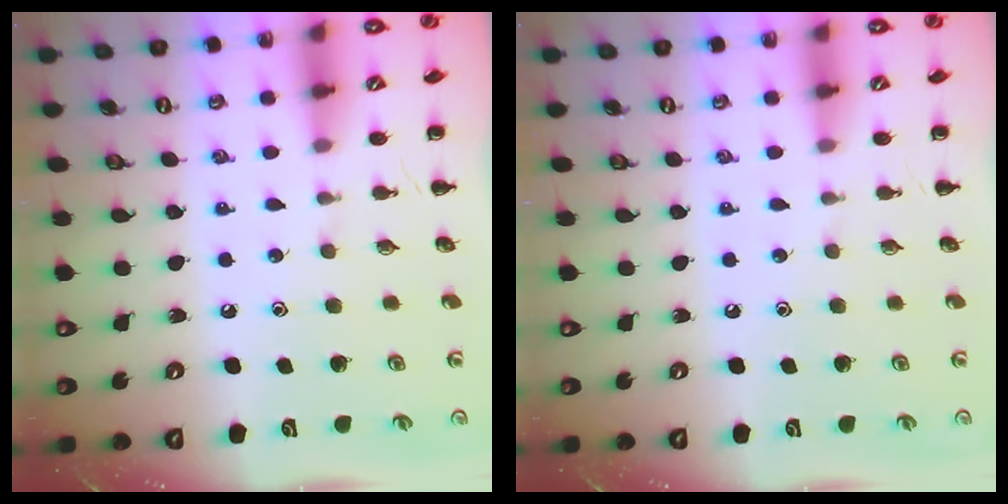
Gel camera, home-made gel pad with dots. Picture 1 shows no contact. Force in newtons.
{"total": 0.0}